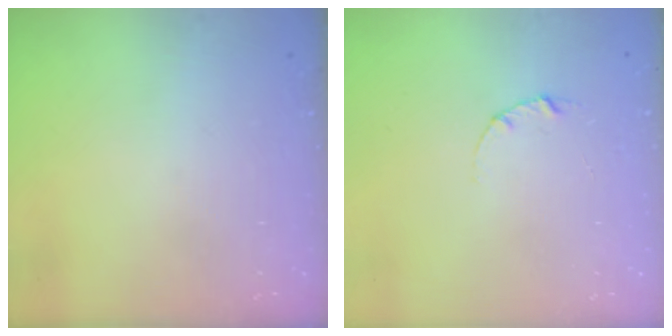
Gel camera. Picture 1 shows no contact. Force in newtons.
{"total": 2.1, "press": 2.1, "slide": 0.1}